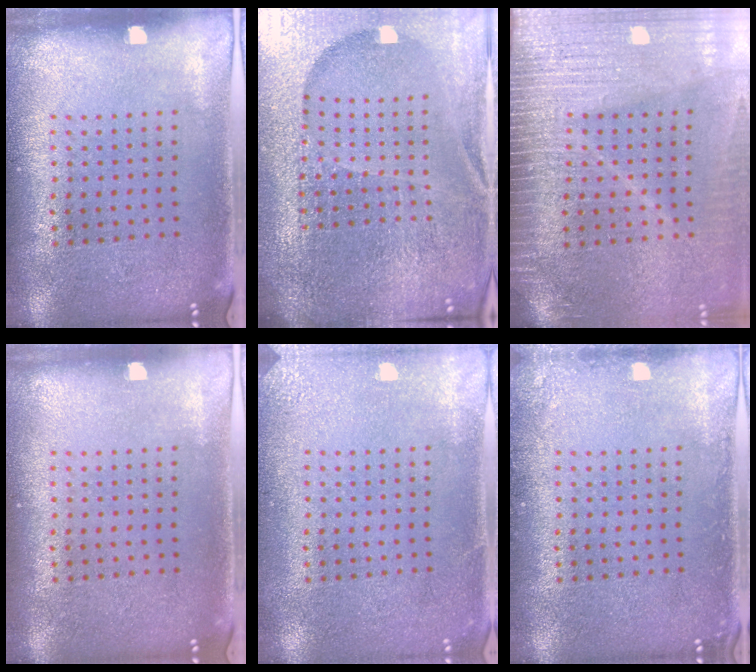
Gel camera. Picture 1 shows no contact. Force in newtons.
{"total": 6.6, "press": 5.7, "slide": 3.3}
{"total": 3.9, "press": 3.4, "slide": 1.9}
{"total": 0.0}
{"total": 2.4, "press": 2.4, "slide": 0.3}
{"total": 1.2, "press": 1.2, "slide": 0.2}